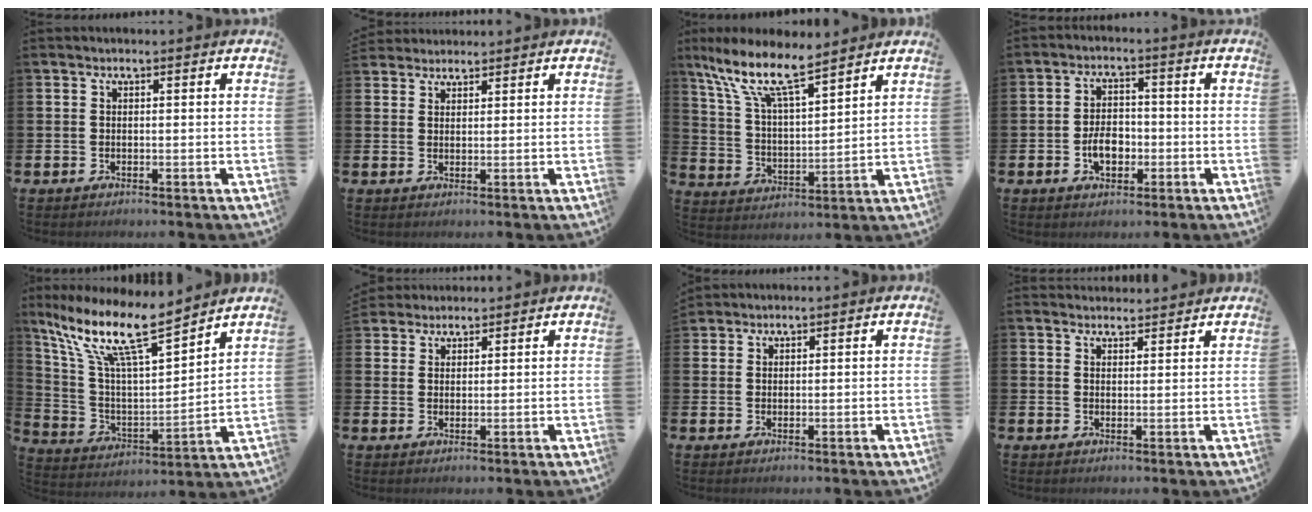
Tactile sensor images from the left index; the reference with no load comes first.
{"total": 2.4, "force": [2.3, 0.7, -0.3], "torque": [0.001, -0.006, 0.045]}
{"total": 10.9, "force": [8.8, 2.7, 5.8], "torque": [-0.141, -0.041, 0.152]}
{"total": 4.3, "force": [-1.2, 2.8, 3.0], "torque": [-0.045, 0.002, -0.026]}
{"total": 13.3, "force": [10.1, 2.5, 8.2], "torque": [-0.196, -0.054, 0.172]}
{"total": 3.1, "force": [3.0, 0.8, -0.4], "torque": [0.000, -0.008, 0.057]}
{"total": 1.7, "force": [1.6, 0.5, -0.1], "torque": [0.008, -0.002, 0.031]}
{"total": 2.9, "force": [2.8, 0.6, -0.2], "torque": [0.002, -0.014, 0.052]}